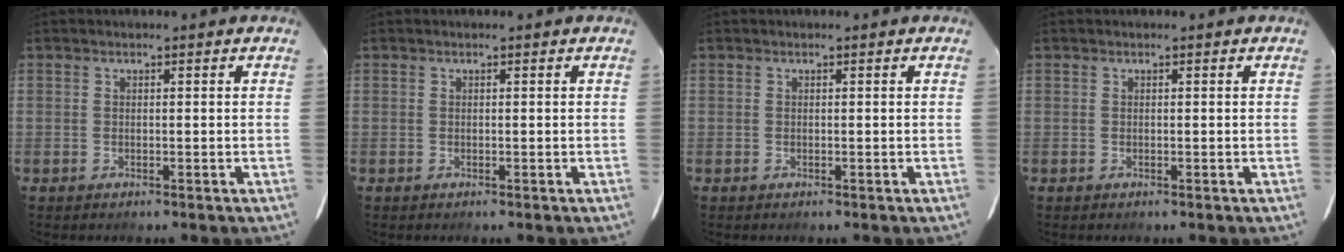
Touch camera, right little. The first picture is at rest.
{"total": 0.0}
{"total": 0.0}
{"total": 0.0}